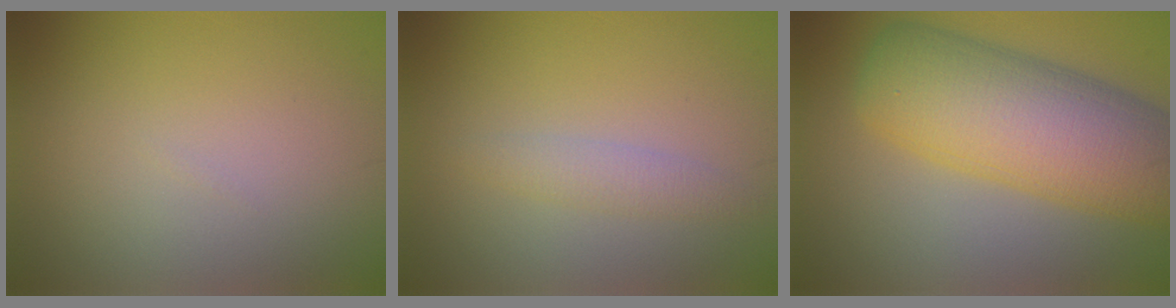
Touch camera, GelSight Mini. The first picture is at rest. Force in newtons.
{"total": 1.9, "press": 1.9, "slide": 0.0}
{"total": 12.4, "press": 12.4, "slide": 0.3}